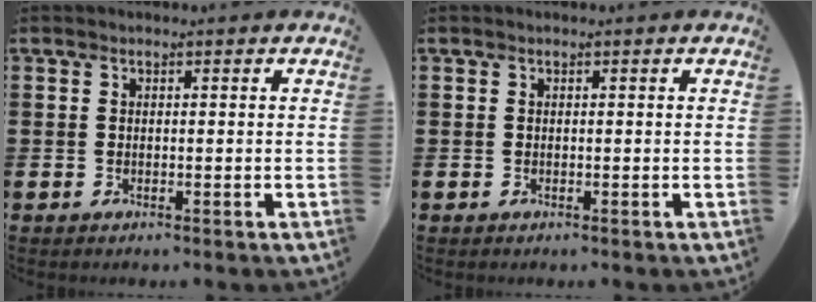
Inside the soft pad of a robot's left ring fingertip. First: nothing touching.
{"total": 0.0}